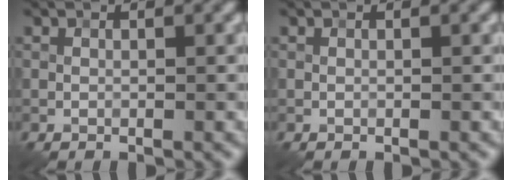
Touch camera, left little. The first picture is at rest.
{"total": 0.0}